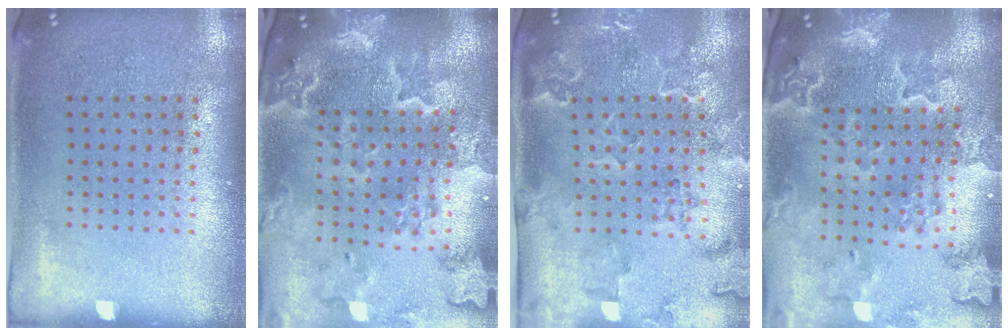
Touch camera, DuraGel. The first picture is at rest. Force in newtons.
{"total": 4.1, "press": 3.5, "slide": 2.3}
{"total": 2.2, "press": 2.2, "slide": 0.6}
{"total": 2.7, "press": 2.5, "slide": 0.9}